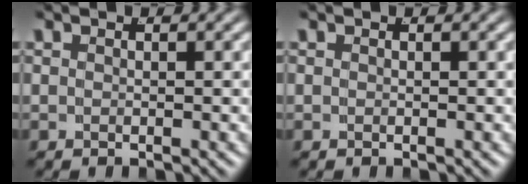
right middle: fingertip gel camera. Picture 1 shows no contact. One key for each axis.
{"total": 0.0}